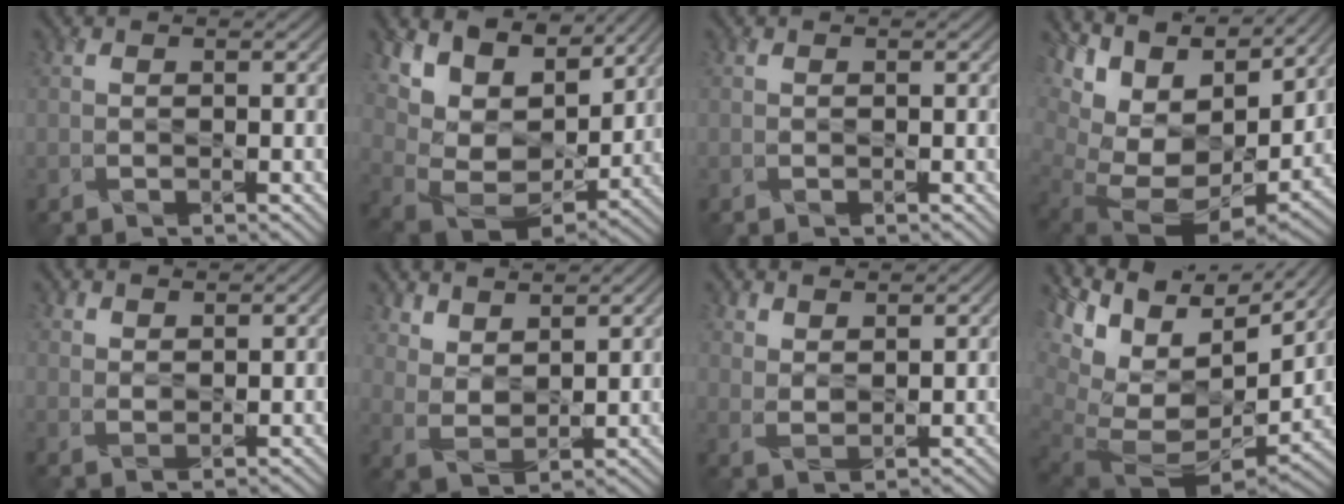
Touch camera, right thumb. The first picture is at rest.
{"total": 13.5, "force": [7.8, 7.7, 7.9], "torque": [-0.191, 0.023, 0.138]}
{"total": 0.0}
{"total": 15.4, "force": [6.1, 9.2, 10.8], "torque": [-0.212, 0.015, 0.138]}
{"total": 1.9, "force": [1.8, 0.2, 0.5], "torque": [-0.015, -0.001, 0.040]}
{"total": 5.7, "force": [4.9, 1.5, 2.4], "torque": [-0.045, -0.017, 0.108]}
{"total": 3.2, "force": [2.9, 0.4, 1.2], "torque": [-0.022, -0.009, 0.061]}
{"total": 15.1, "force": [3.7, 9.2, 11.4], "torque": [-0.233, -0.001, 0.104]}